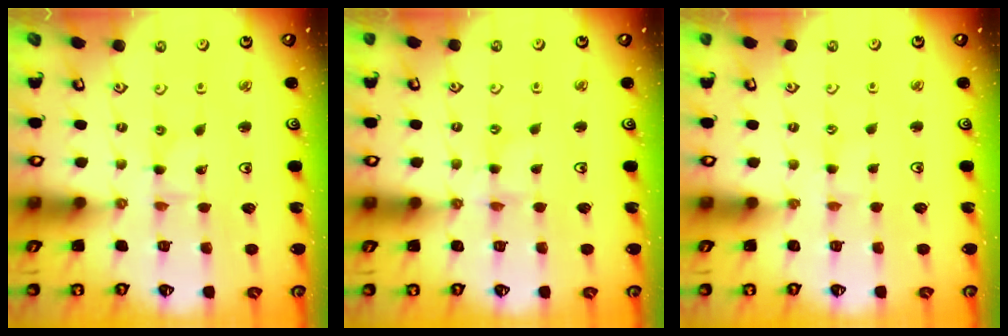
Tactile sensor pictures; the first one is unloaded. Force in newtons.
{"total": 1.7, "press": 1.6, "slide": 0.3}
{"total": 0.7, "press": 0.7, "slide": 0.2}